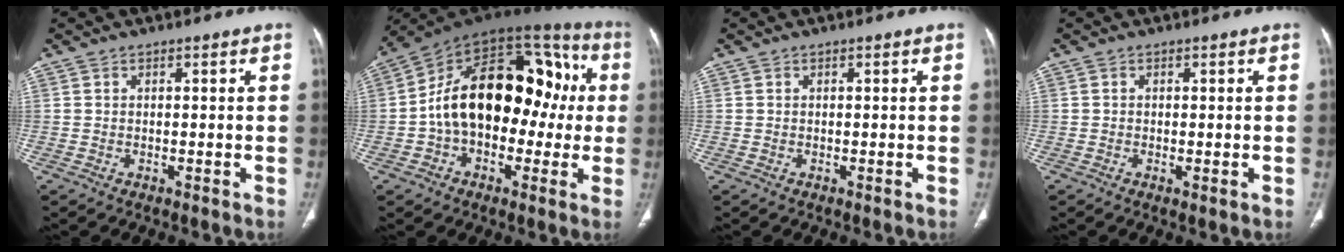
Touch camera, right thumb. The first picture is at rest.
{"total": 24.9, "force": [0.3, 15.6, 19.4], "torque": [-0.271, 0.063, -0.002]}
{"total": 0.0}
{"total": 0.8, "force": [-0.2, 0.3, 0.8], "torque": [-0.017, -0.004, -0.004]}